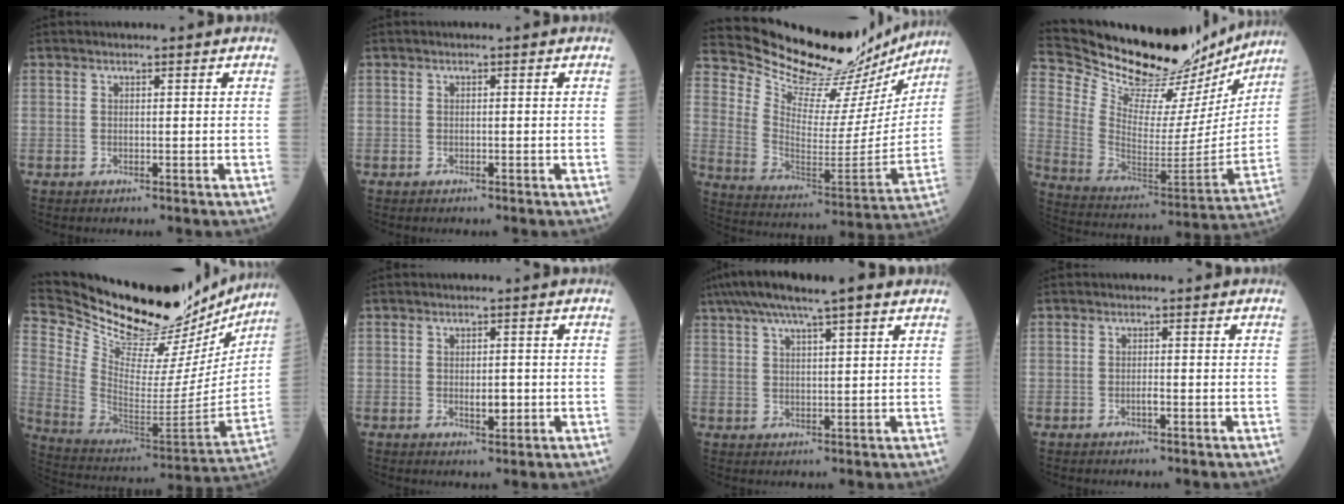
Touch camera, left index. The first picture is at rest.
{"total": 0.0}
{"total": 24.6, "force": [23.0, 5.7, 6.5], "torque": [-0.109, -0.071, 0.321]}
{"total": 27.6, "force": [24.7, 7.2, 10.1], "torque": [-0.175, -0.050, 0.358]}
{"total": 31.8, "force": [28.1, 7.2, 13.0], "torque": [-0.222, -0.065, 0.402]}
{"total": 2.1, "force": [-0.5, 1.0, 1.9], "torque": [-0.027, -0.006, -0.005]}
{"total": 11.8, "force": [8.6, 1.4, 8.0], "torque": [-0.135, 0.045, 0.135]}
{"total": 0.7, "force": [-0.5, 0.0, 0.5], "torque": [-0.010, -0.003, -0.010]}